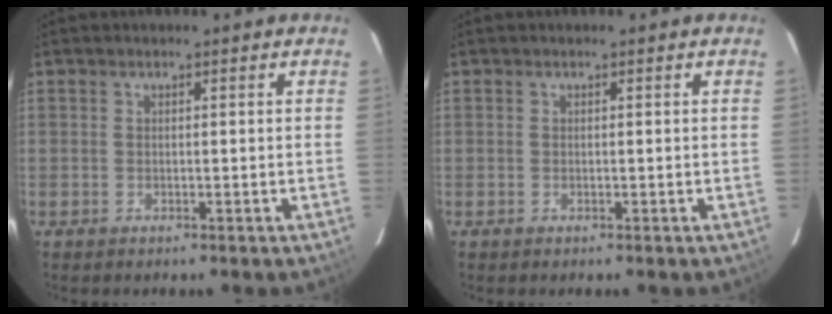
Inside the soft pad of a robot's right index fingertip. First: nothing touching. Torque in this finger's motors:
{"motor_torque": [0.01, 0.02, 0.03, 0.01]}